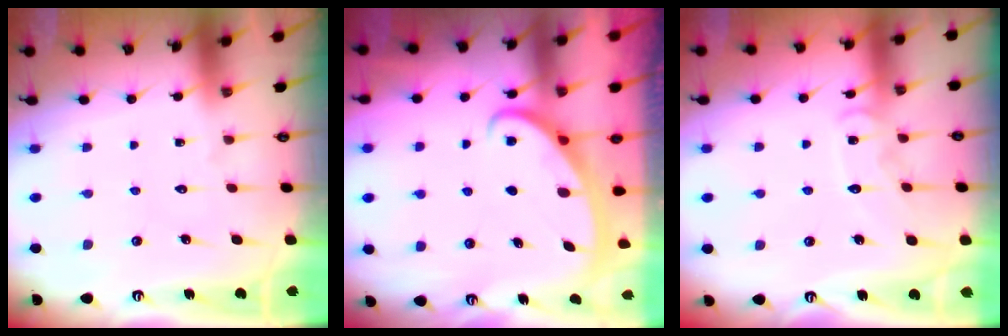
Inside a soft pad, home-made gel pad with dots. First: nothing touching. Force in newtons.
{"total": 2.8, "press": 2.7, "slide": 0.4}
{"total": 8.5, "press": 8.4, "slide": 0.7}